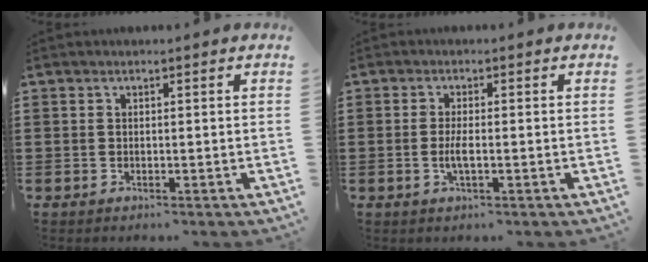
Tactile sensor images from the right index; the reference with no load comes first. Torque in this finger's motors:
{"motor_torque": [1.30, 0.84, 0.35, 0.09]}